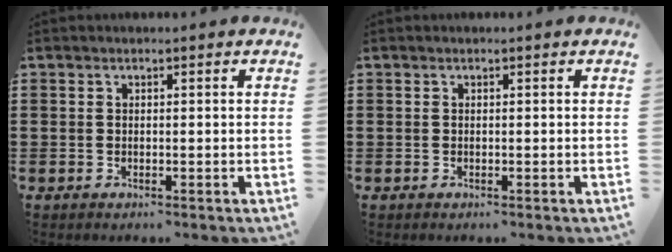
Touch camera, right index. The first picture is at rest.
{"total": 0.0}